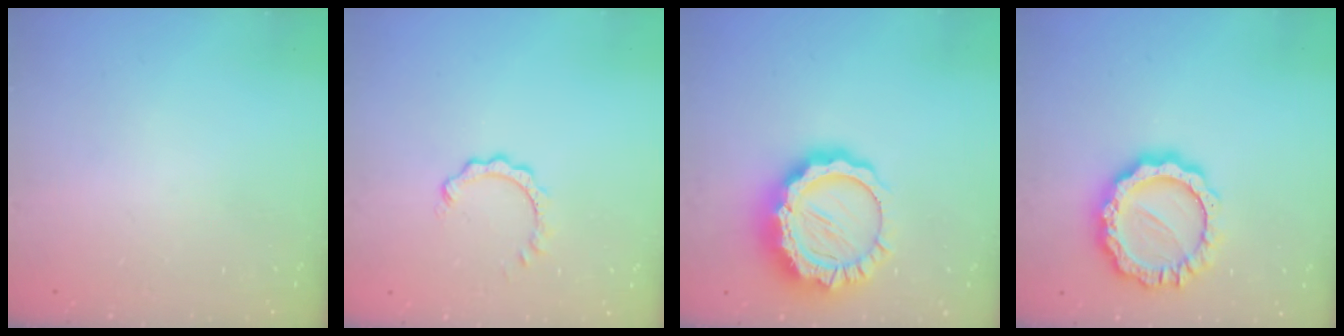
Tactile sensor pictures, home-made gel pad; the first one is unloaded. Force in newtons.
{"total": 1.9, "press": 1.9, "slide": 0.2}
{"total": 16.4, "press": 16.3, "slide": 1.4}
{"total": 14.2, "press": 14.1, "slide": 1.1}